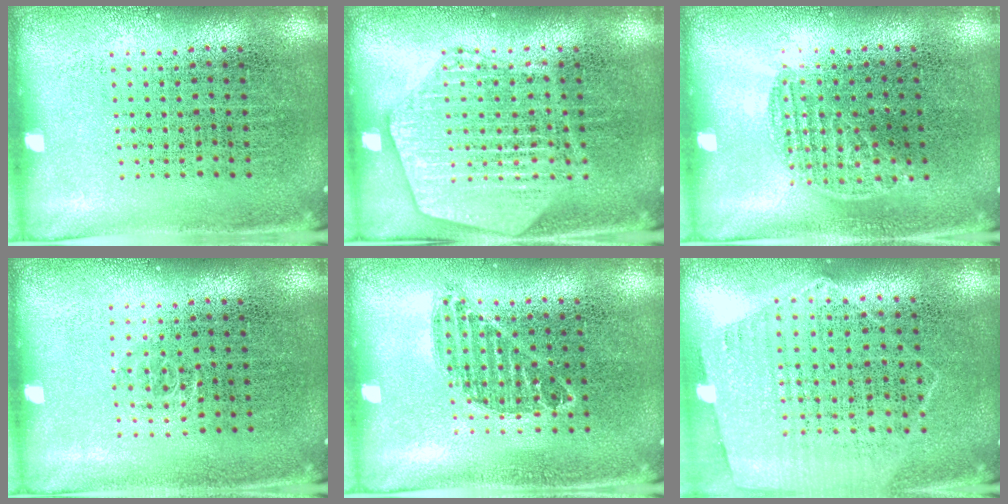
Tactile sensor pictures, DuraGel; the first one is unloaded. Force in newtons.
{"total": 3.1, "press": 3.1, "slide": 0.3}
{"total": 0.7, "press": 0.6, "slide": 0.4}
{"total": 0.6, "press": 0.4, "slide": 0.4}
{"total": 0.7, "press": 0.7, "slide": 0.2}
{"total": 1.2, "press": 1.1, "slide": 0.4}